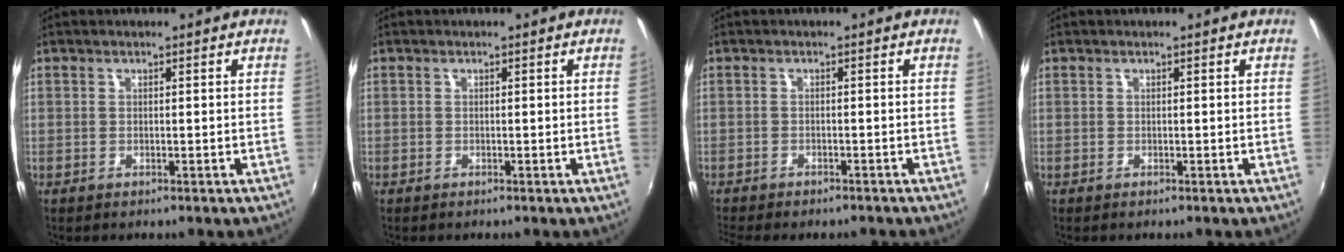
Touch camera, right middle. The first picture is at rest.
{"total": 0.0}
{"total": 5.7, "force": [-5.0, 1.3, 2.3], "torque": [-0.059, -0.022, -0.079]}
{"total": 0.0}